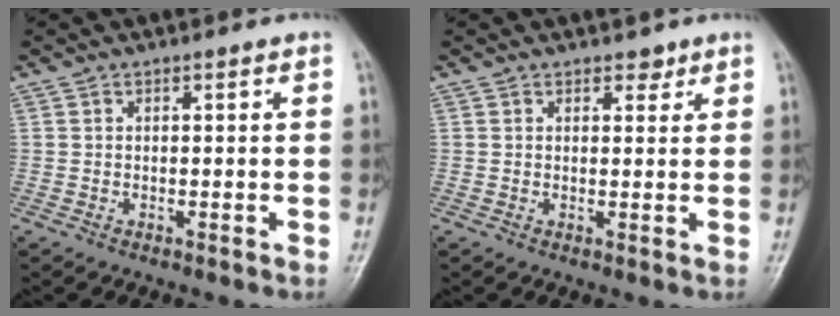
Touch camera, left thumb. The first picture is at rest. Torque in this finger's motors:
{"motor_torque": [-0.45, -0.16, -0.23, -0.18, 0.01]}